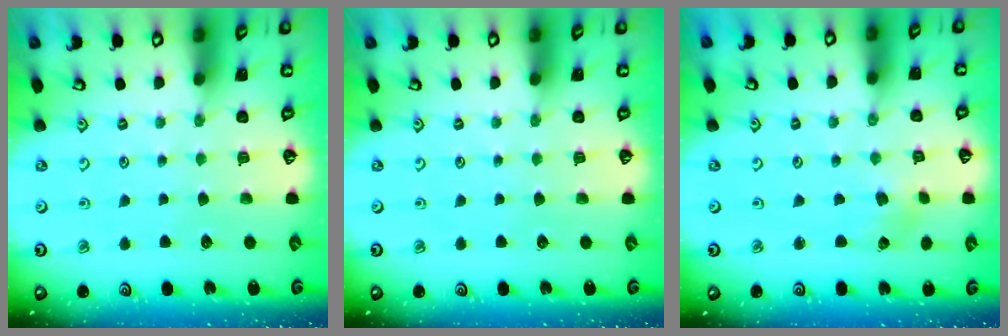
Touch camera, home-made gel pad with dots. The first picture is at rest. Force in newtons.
{"total": 0.0}
{"total": 3.6, "press": 3.5, "slide": 0.7}